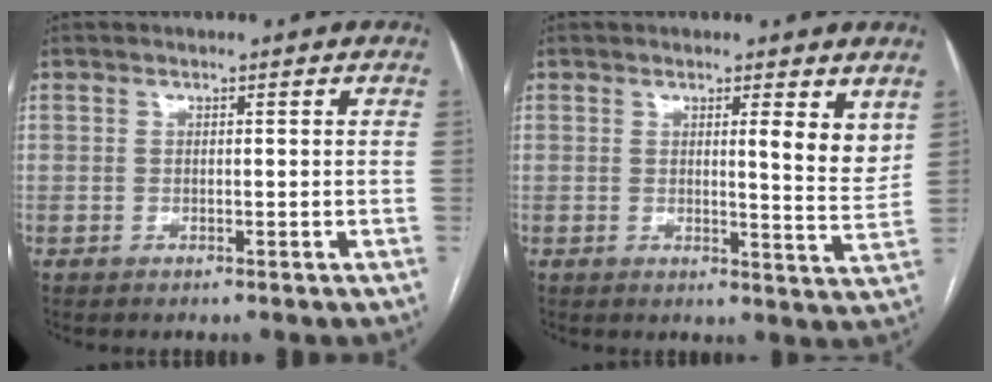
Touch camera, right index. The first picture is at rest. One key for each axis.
{"total": 5.0, "fx": 2.6, "fy": 0.6, "fz": 4.2, "tx": -0.048, "ty": -0.020, "tz": 0.032}